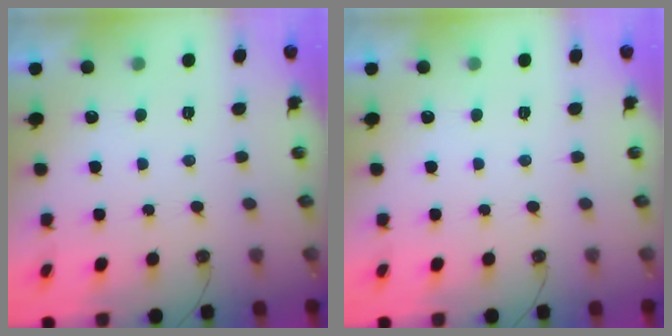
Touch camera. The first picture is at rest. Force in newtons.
{"total": 0.0}